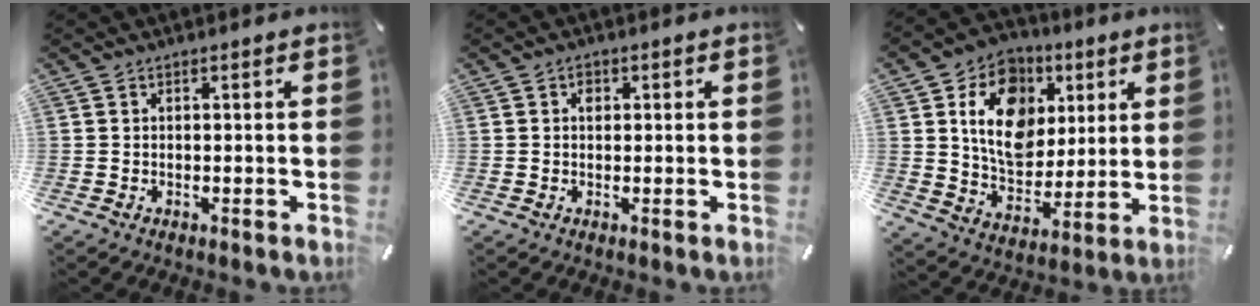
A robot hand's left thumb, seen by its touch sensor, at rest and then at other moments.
{"total": 1.4, "force": [0.2, 1.2, 0.7], "torque": [-0.007, 0.003, 0.001]}
{"total": 15.6, "force": [4.7, 12.4, 8.3], "torque": [-0.140, -0.007, 0.089]}